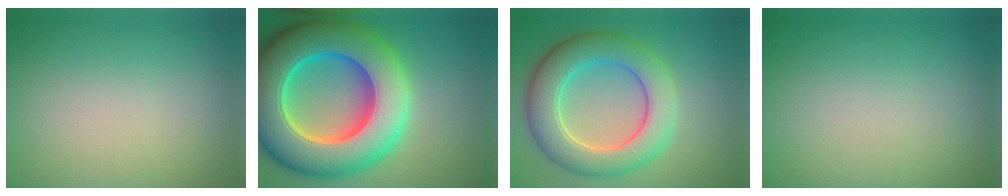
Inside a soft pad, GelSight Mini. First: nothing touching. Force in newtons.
{"total": 16.4, "press": 16.4, "slide": 0.6}
{"total": 7.6, "press": 7.6, "slide": 0.6}
{"total": 0.0}